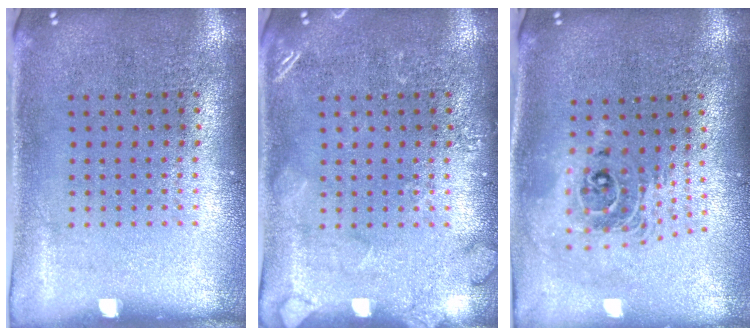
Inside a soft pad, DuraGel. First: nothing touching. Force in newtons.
{"total": 2.0, "press": 2.0, "slide": 0.4}
{"total": 2.0, "press": 1.6, "slide": 1.3}